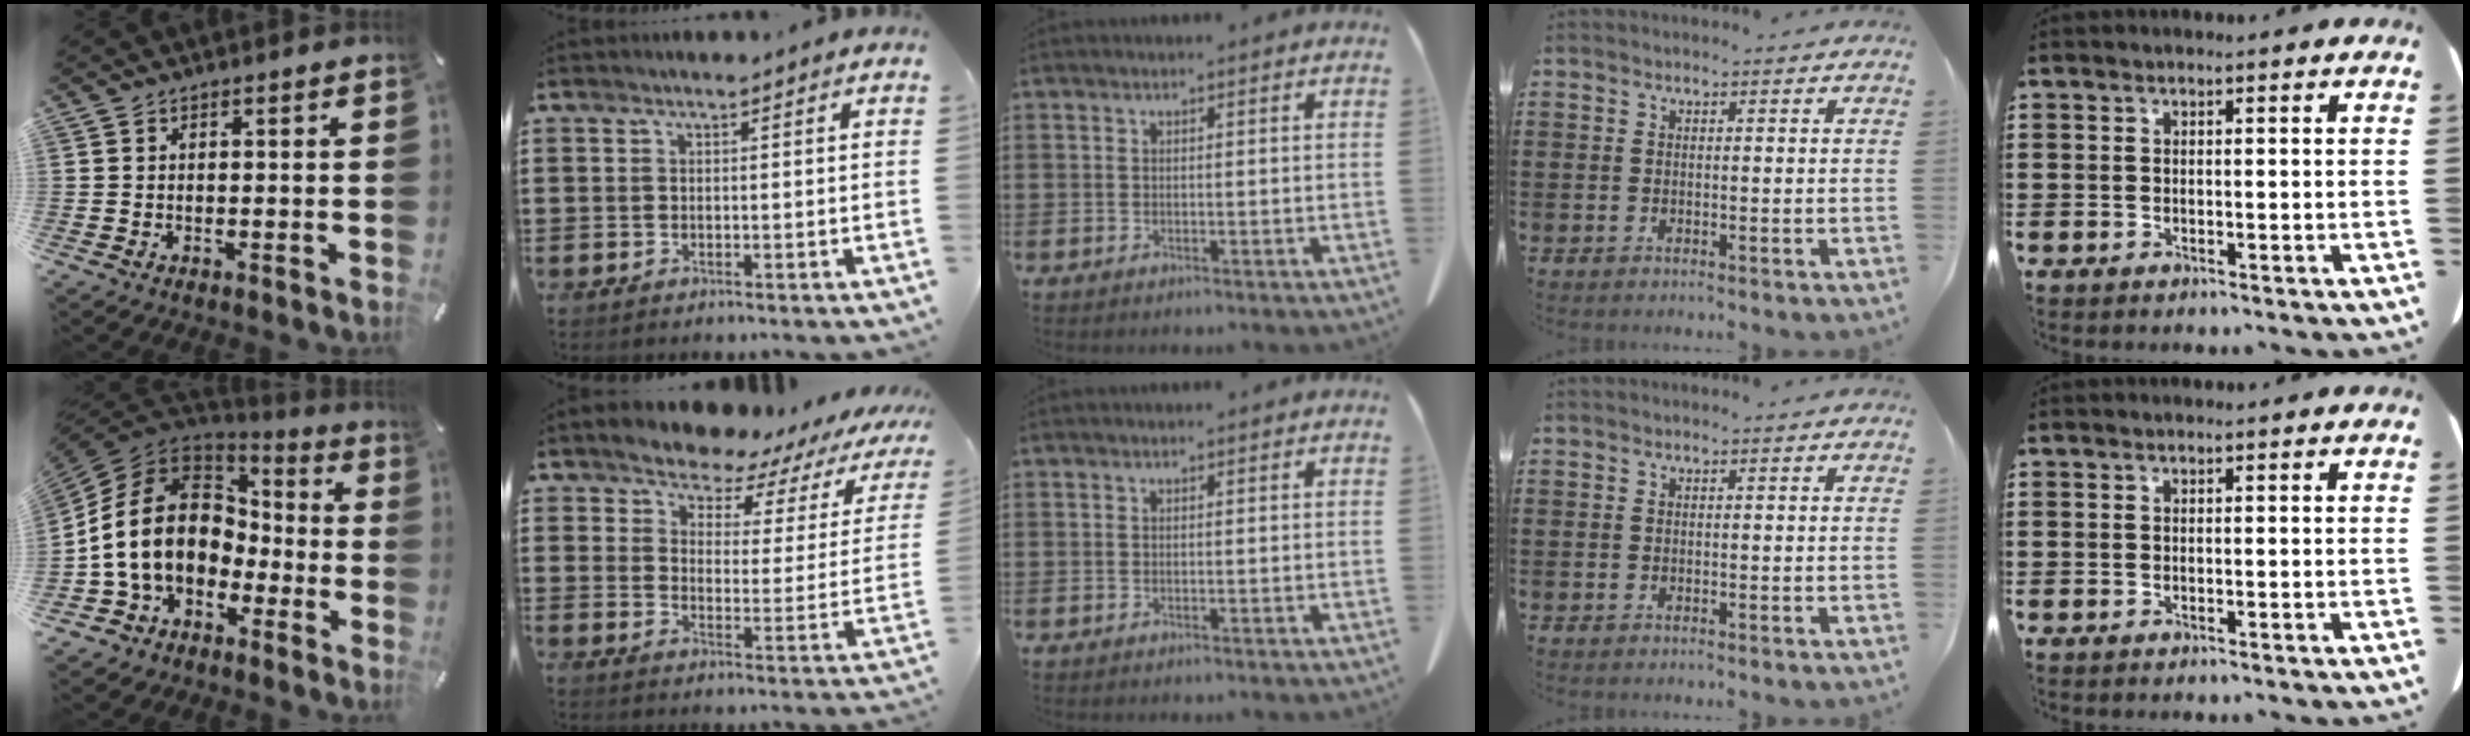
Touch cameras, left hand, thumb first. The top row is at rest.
{"thumb": {"total": 16.7, "force": [-0.8, 13.0, 10.4], "torque": [-0.237, 0.010, -0.016]}, "index": {"total": 4.8, "force": [4.6, 0.9, 1.0], "torque": [-0.043, -0.043, 0.070]}}